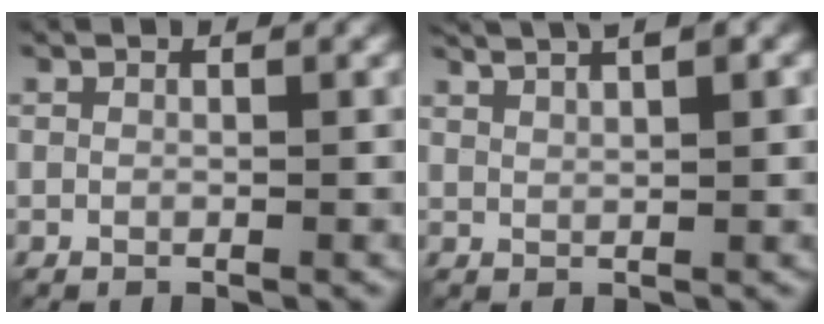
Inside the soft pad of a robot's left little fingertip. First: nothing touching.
{"total": 4.7, "force": [2.8, 1.4, 3.5], "torque": [-0.039, 0.018, 0.026]}